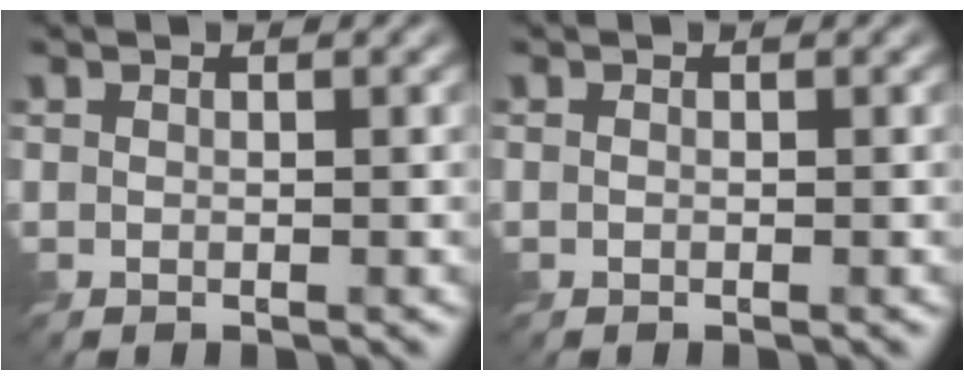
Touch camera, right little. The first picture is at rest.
{"total": 0.0}